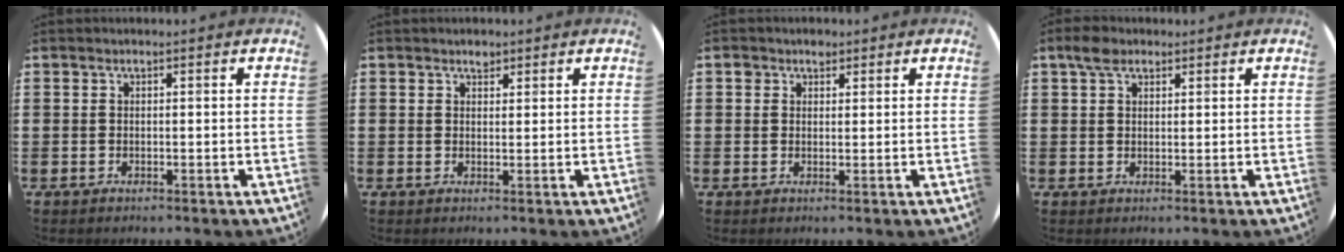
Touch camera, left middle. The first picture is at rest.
{"total": 1.3, "force": [1.1, 0.6, 0.3], "torque": [0.009, -0.004, 0.017]}
{"total": 1.7, "force": [1.3, 1.1, 0.3], "torque": [0.009, -0.002, 0.022]}
{"total": 3.0, "force": [2.2, 1.6, 1.4], "torque": [-0.015, 0.002, 0.038]}